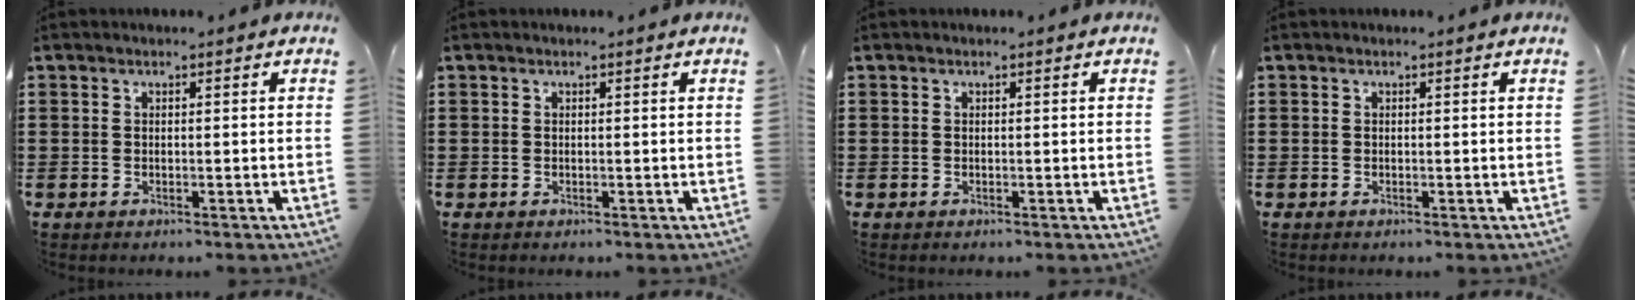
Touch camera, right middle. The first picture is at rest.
{"total": 0.0}
{"total": 0.0}
{"total": 0.0}